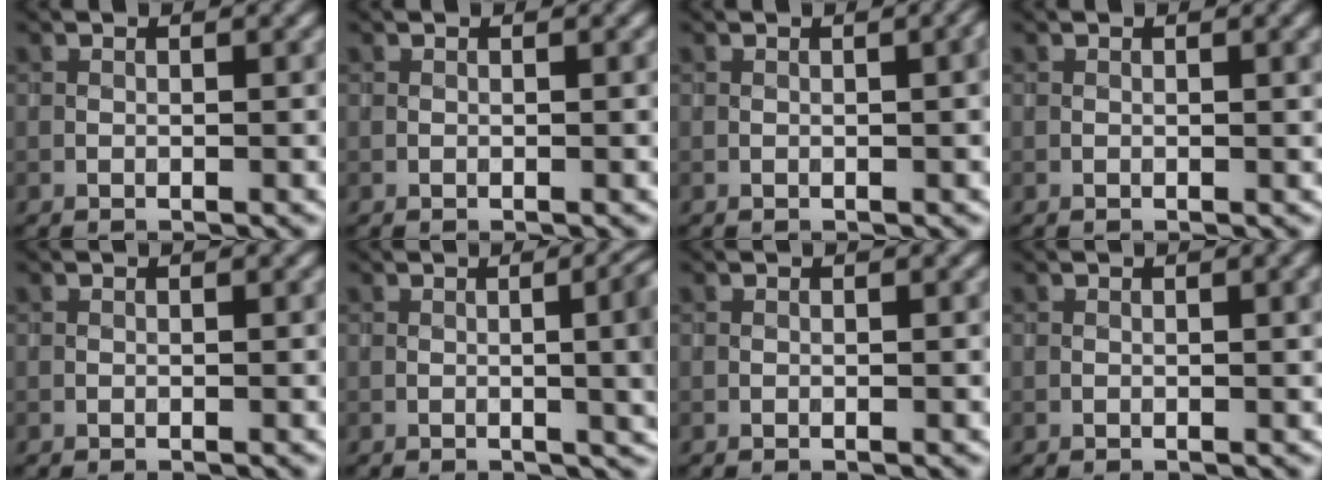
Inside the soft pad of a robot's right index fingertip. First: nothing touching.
{"total": 0.0}
{"total": 1.7, "force": [0.2, 0.5, 1.6], "torque": [-0.016, 0.006, 0.002]}
{"total": 0.7, "force": [0.2, 0.1, 0.7], "torque": [-0.009, 0.001, 0.003]}
{"total": 0.0}
{"total": 8.3, "force": [0.2, 3.6, 7.5], "torque": [-0.058, 0.005, 0.003]}
{"total": 0.0}
{"total": 1.2, "force": [0.3, 0.2, 1.2], "torque": [-0.017, 0.002, 0.003]}